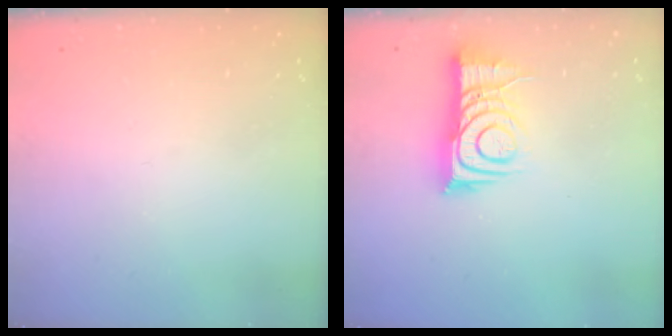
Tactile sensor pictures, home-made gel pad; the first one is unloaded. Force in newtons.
{"total": 10.6, "press": 10.6, "slide": 1.0}